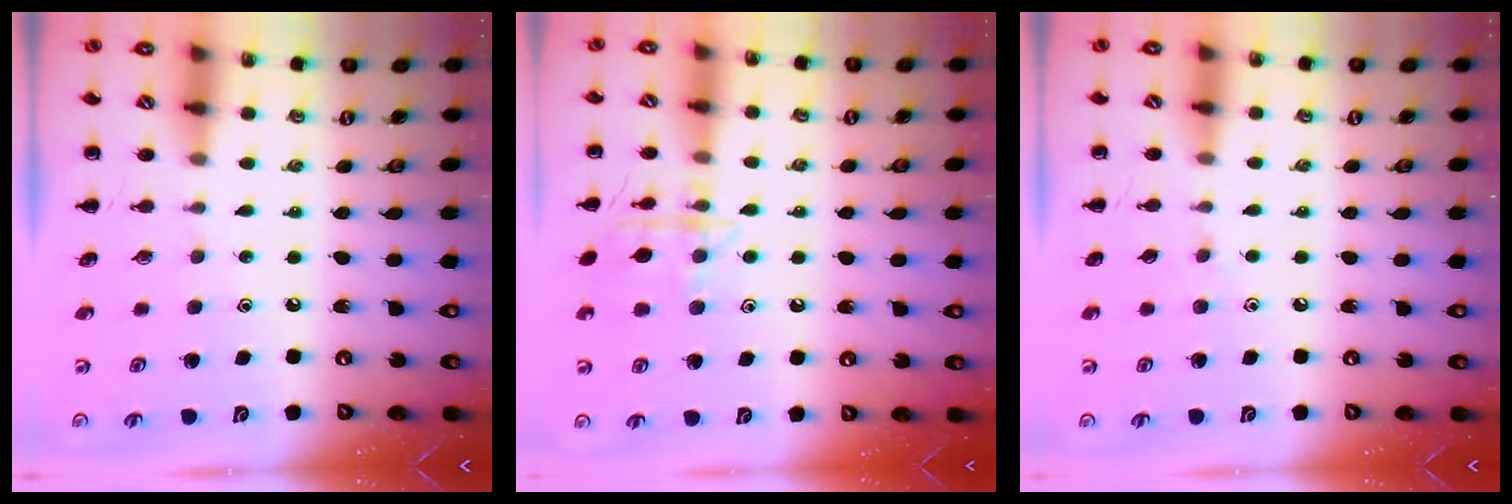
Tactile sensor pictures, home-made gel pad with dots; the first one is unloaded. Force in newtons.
{"total": 11.2, "press": 11.2, "slide": 0.6}
{"total": 2.9, "press": 2.7, "slide": 1.1}